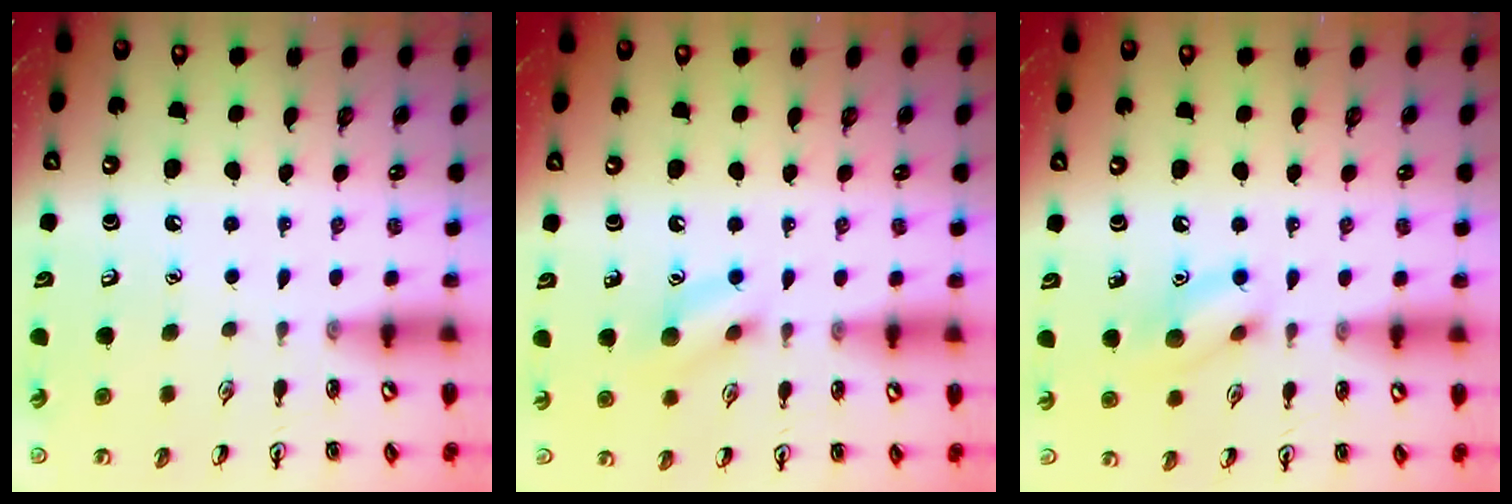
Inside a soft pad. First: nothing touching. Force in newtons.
{"total": 8.4, "press": 8.3, "slide": 0.7}
{"total": 8.9, "press": 8.9, "slide": 1.1}